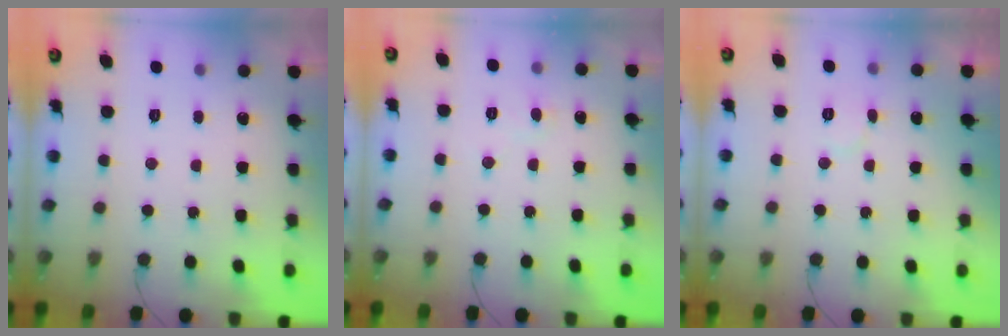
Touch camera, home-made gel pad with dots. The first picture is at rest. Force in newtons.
{"total": 5.4, "press": 5.4, "slide": 0.5}
{"total": 3.9, "press": 3.8, "slide": 0.5}